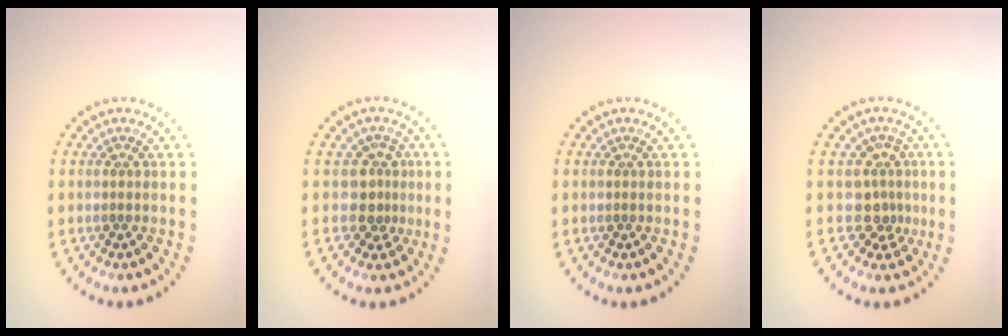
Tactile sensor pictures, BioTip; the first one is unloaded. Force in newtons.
{"total": 2.5, "press": 1.9, "slide": 1.6}
{"total": 0.0}
{"total": 2.6, "press": 1.7, "slide": 2.0}